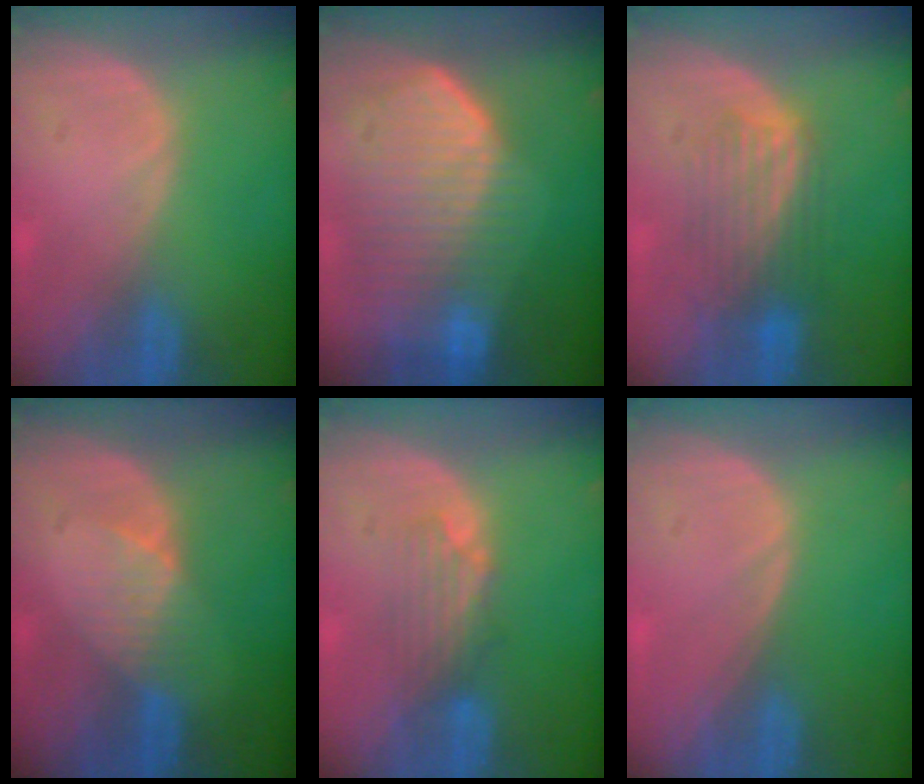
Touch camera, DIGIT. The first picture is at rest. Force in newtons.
{"total": 10.8, "press": 9.5, "slide": 5.2}
{"total": 5.9, "press": 5.9, "slide": 0.6}
{"total": 3.1, "press": 3.1, "slide": 0.3}
{"total": 4.0, "press": 3.6, "slide": 1.5}
{"total": 0.0}